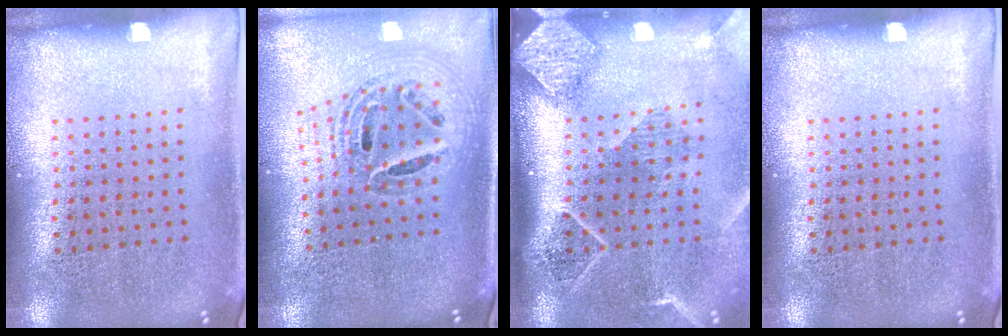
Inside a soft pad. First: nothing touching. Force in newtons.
{"total": 1.5, "press": 1.3, "slide": 0.7}
{"total": 2.7, "press": 2.1, "slide": 1.7}
{"total": 0.0}